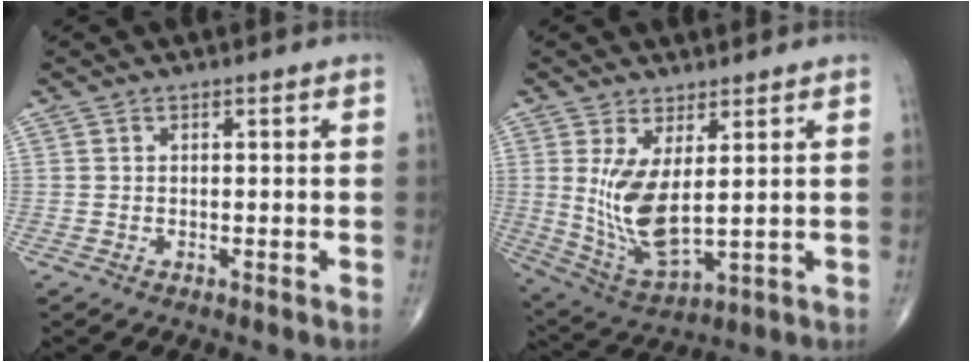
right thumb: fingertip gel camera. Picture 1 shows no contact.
{"total": 10.7, "force": [1.9, 4.2, 9.7], "torque": [-0.195, -0.031, 0.054]}